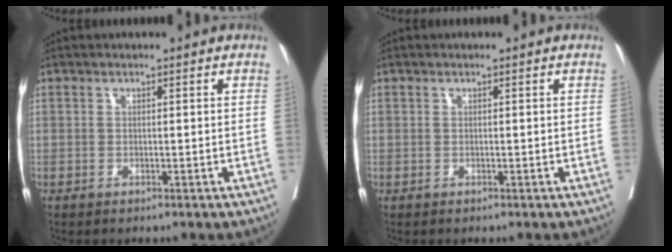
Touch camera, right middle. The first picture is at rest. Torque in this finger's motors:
{"motor_torque": [-0.45, -1.49, 0.05, 0.00]}